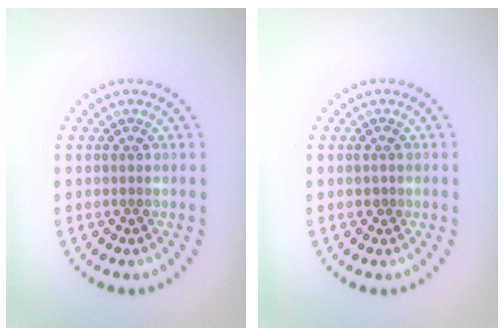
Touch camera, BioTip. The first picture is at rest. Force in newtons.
{"total": 0.7, "press": 0.7, "slide": 0.2}